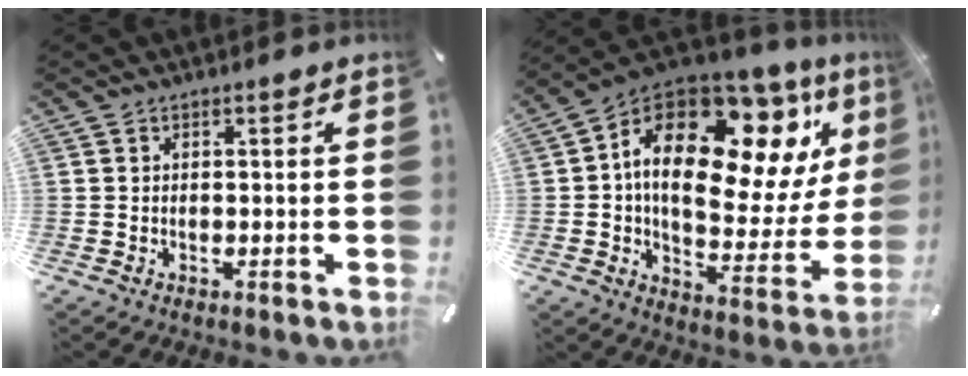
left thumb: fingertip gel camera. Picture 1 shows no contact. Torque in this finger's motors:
{"motor_torque": [2.48, 2.53, 2.51, -0.26, 0.57]}